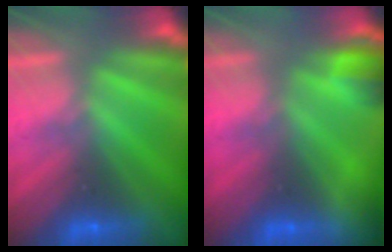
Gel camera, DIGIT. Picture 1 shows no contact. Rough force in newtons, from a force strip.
{"total": 4.9}